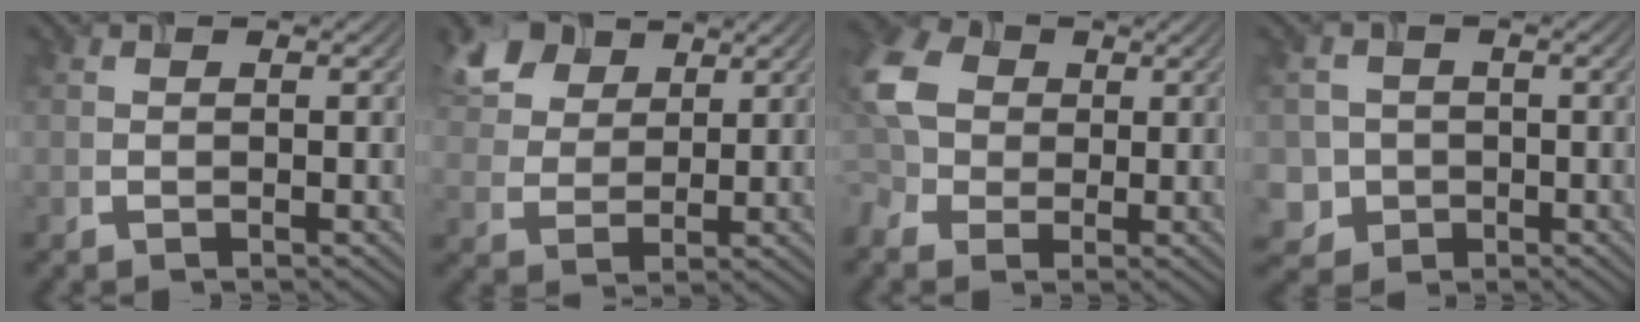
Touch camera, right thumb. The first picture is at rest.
{"total": 8.5, "force": [5.1, 5.1, 4.5], "torque": [-0.120, 0.015, 0.098]}
{"total": 8.4, "force": [0.1, 6.5, 5.3], "torque": [-0.159, 0.013, -0.022]}
{"total": 3.9, "force": [-1.1, 3.7, 0.4], "torque": [-0.009, -0.006, -0.038]}